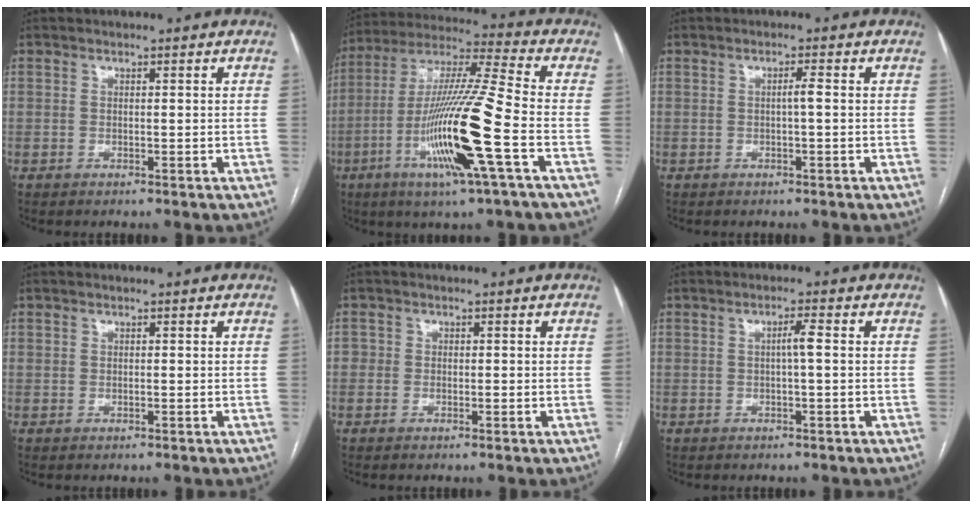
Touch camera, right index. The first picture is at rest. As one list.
[{"total": 18.5, "force": [-5.9, -0.3, 17.5], "torque": [-0.347, -0.016, -0.116]}, {"total": 1.3, "force": [-0.1, -0.1, 1.3], "torque": [-0.022, 0.002, -0.002]}, {"total": 0.0}, {"total": 1.4, "force": [-0.3, 1.1, 0.8], "torque": [-0.007, 0.003, -0.008]}, {"total": 2.1, "force": [0.0, 0.0, 2.1], "torque": [-0.035, 0.003, 0.001]}]